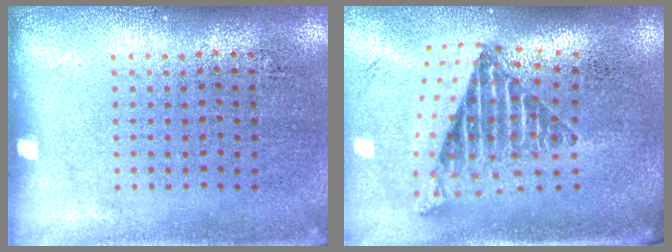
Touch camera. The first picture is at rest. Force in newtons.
{"total": 2.6, "press": 1.7, "slide": 1.9}